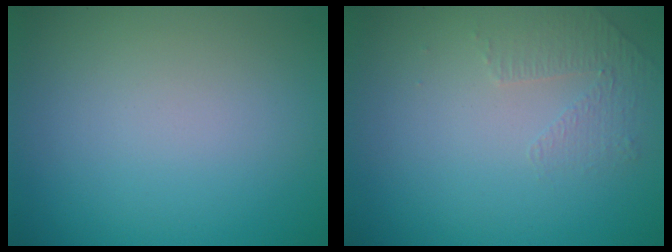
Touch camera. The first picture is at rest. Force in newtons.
{"total": 1.4, "press": 0.8, "slide": 1.1}